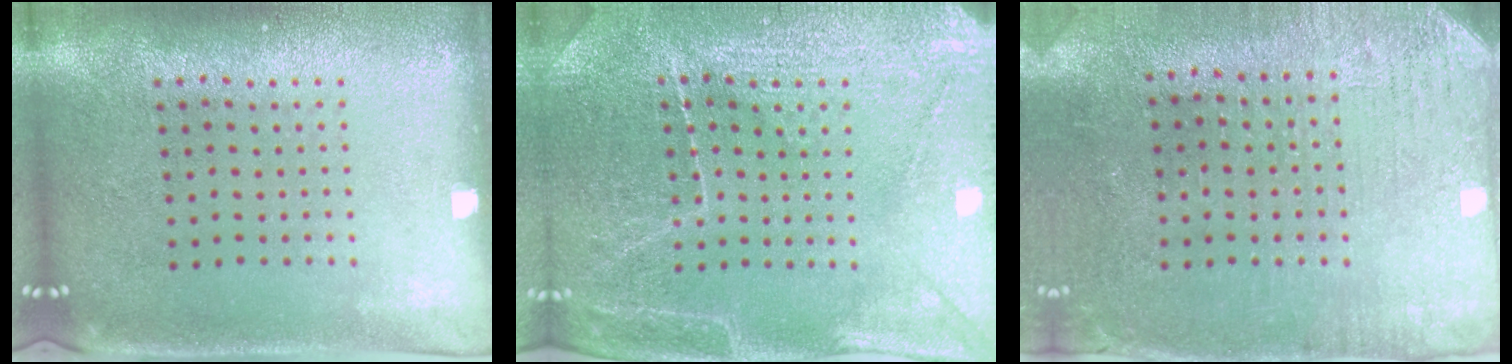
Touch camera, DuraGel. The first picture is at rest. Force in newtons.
{"total": 3.6, "press": 3.5, "slide": 0.7}
{"total": 3.1, "press": 2.6, "slide": 1.6}